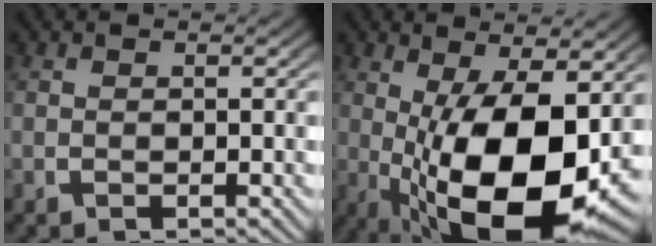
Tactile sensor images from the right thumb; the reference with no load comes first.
{"total": 16.8, "force": [-2.2, 8.6, 14.3], "torque": [-0.256, -0.064, 0.008]}